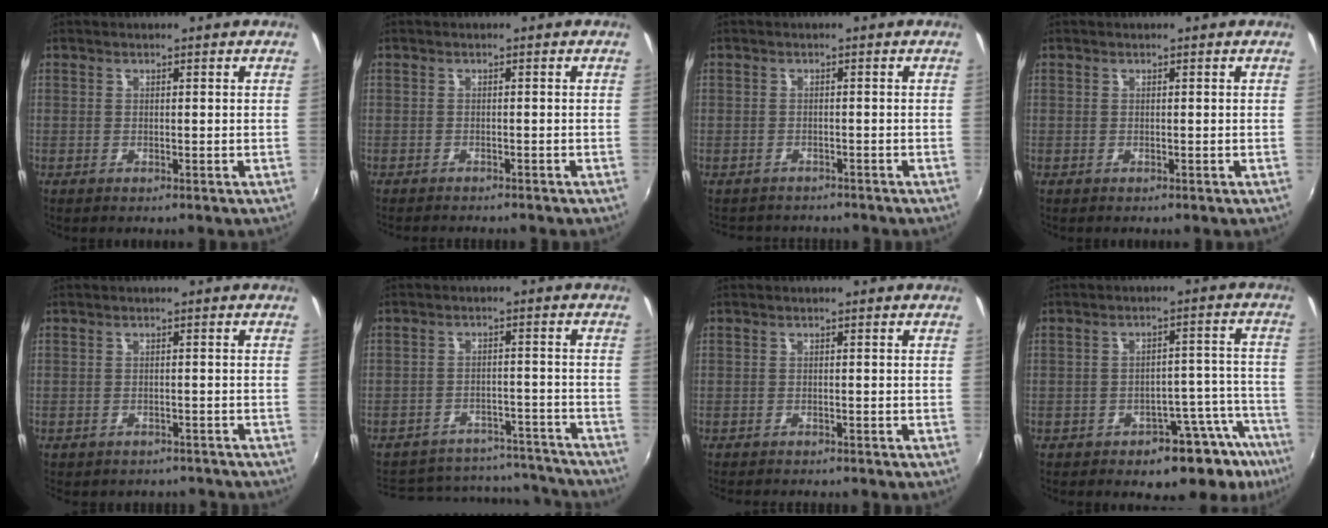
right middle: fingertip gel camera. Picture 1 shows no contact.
{"total": 3.2, "force": [-3.1, 0.2, 0.9], "torque": [-0.024, -0.012, -0.048]}
{"total": 3.0, "force": [-2.6, 1.4, -0.1], "torque": [-0.005, 0.004, -0.044]}
{"total": 0.0}
{"total": 6.6, "force": [-6.0, 2.4, 1.6], "torque": [-0.038, -0.011, -0.073]}
{"total": 20.0, "force": [-17.6, 7.5, 5.8], "torque": [-0.125, 0.043, -0.206]}
{"total": 4.5, "force": [-4.3, 0.5, 1.4], "torque": [-0.037, -0.014, -0.064]}
{"total": 11.0, "force": [-8.9, 4.5, 4.6], "torque": [-0.036, 0.027, -0.109]}